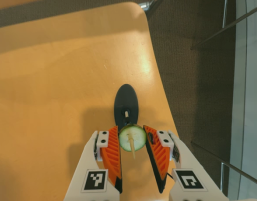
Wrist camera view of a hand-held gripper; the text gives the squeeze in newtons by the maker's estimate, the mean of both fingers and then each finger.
{"total": 7.7, "left": 7.3, "right": 8.0}